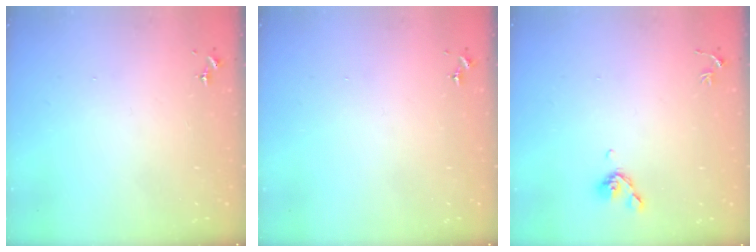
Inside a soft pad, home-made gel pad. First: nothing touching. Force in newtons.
{"total": 0.0}
{"total": 6.4, "press": 6.3, "slide": 1.3}